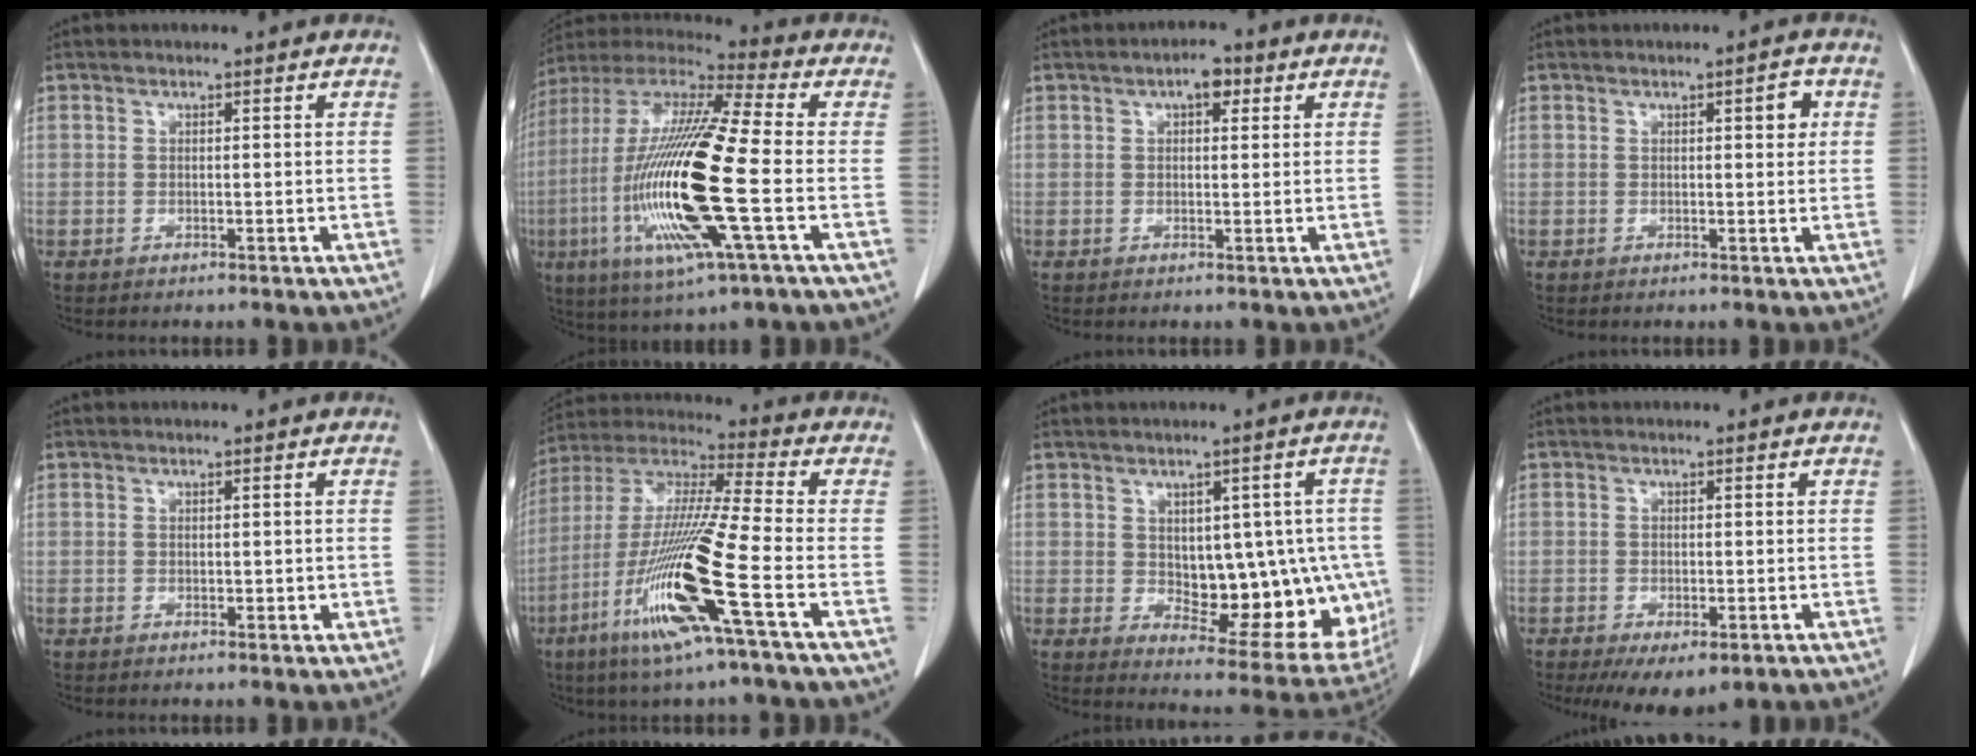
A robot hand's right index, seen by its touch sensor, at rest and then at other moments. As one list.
[{"total": 22.8, "force": [-4.5, 2.1, 22.3], "torque": [-0.489, -0.026, -0.090]}, {"total": 3.1, "force": [1.5, 1.3, 2.4], "torque": [-0.037, 0.009, 0.019]}, {"total": 2.4, "force": [0.8, 0.6, 2.1], "torque": [-0.027, 0.002, 0.010]}, {"total": 1.1, "force": [-0.1, 0.6, 0.9], "torque": [-0.010, -0.002, 0.002]}, {"total": 18.1, "force": [-7.1, -0.5, 16.6], "torque": [-0.353, -0.029, -0.144]}, {"total": 15.4, "force": [-0.6, 7.9, 13.2], "torque": [-0.150, 0.009, 0.018]}, {"total": 5.9, "force": [-3.4, 2.5, 4.1], "torque": [-0.058, -0.010, -0.047]}]